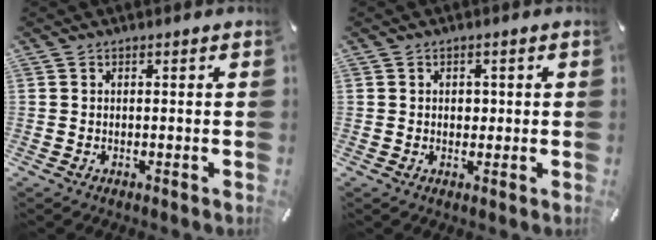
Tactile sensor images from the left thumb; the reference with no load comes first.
{"total": 1.9, "force": [0.1, 1.6, 1.1], "torque": [-0.007, -0.001, -0.003]}